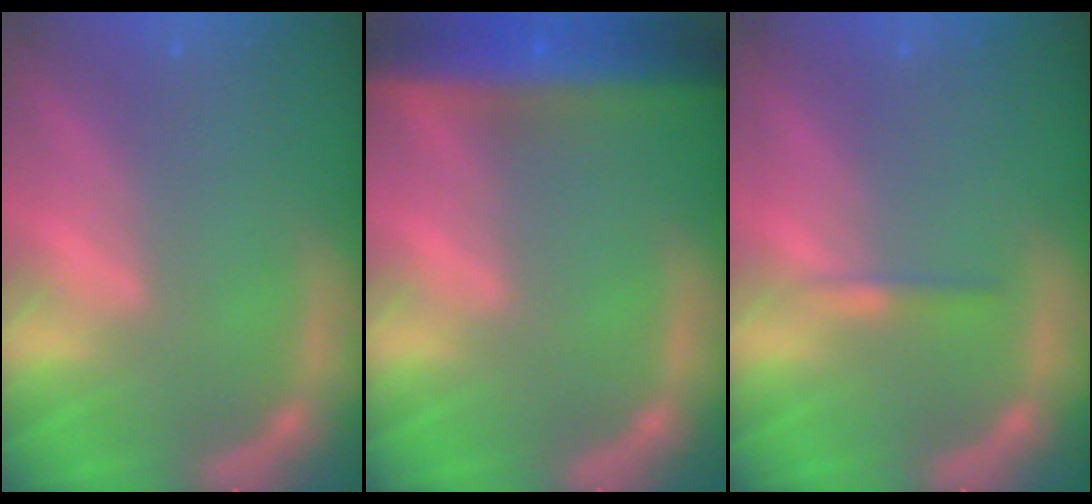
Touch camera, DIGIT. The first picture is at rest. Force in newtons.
{"total": 9.6}
{"total": 0.9}